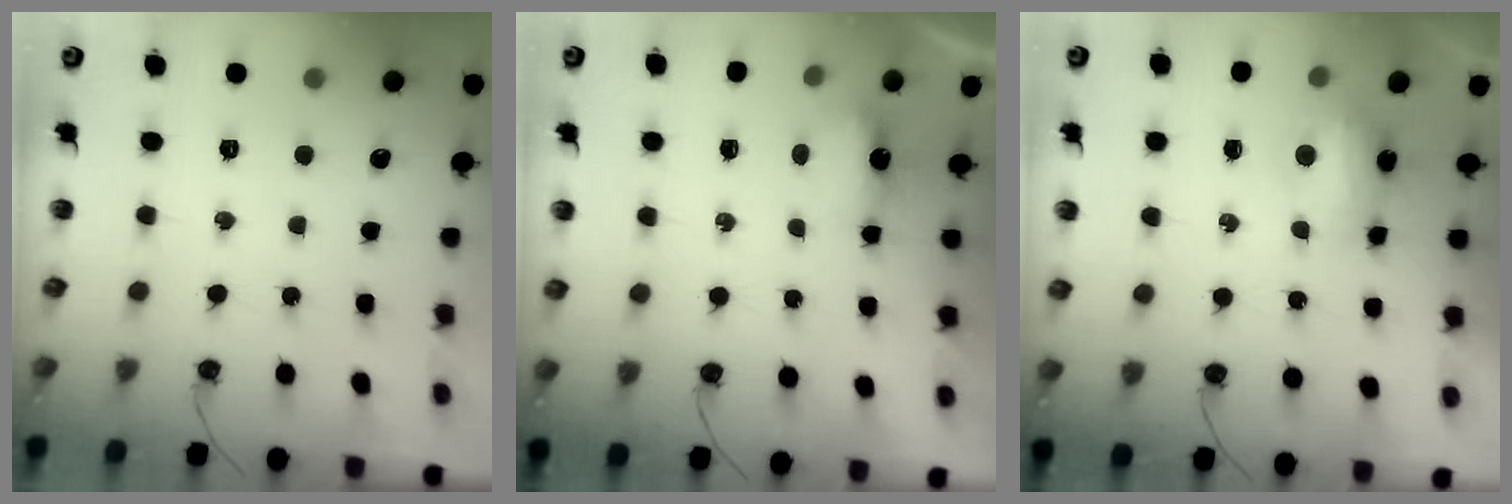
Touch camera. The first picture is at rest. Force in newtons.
{"total": 11.1, "press": 5.0, "slide": 9.9}
{"total": 7.8, "press": 7.7, "slide": 0.7}